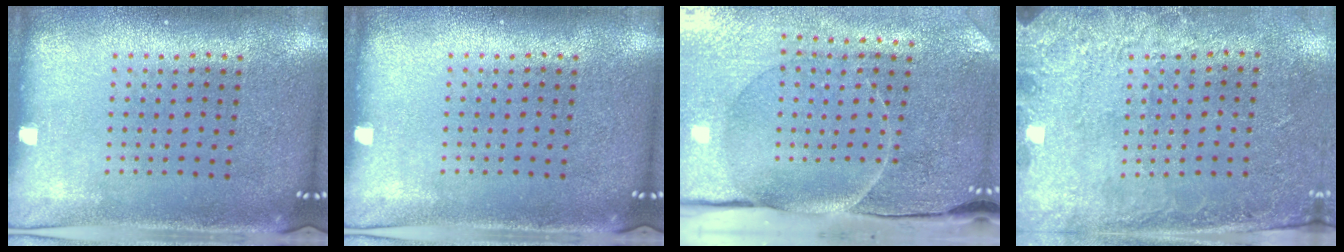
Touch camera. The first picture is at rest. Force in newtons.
{"total": 0.0}
{"total": 4.5, "press": 3.8, "slide": 2.3}
{"total": 2.7, "press": 1.9, "slide": 1.9}